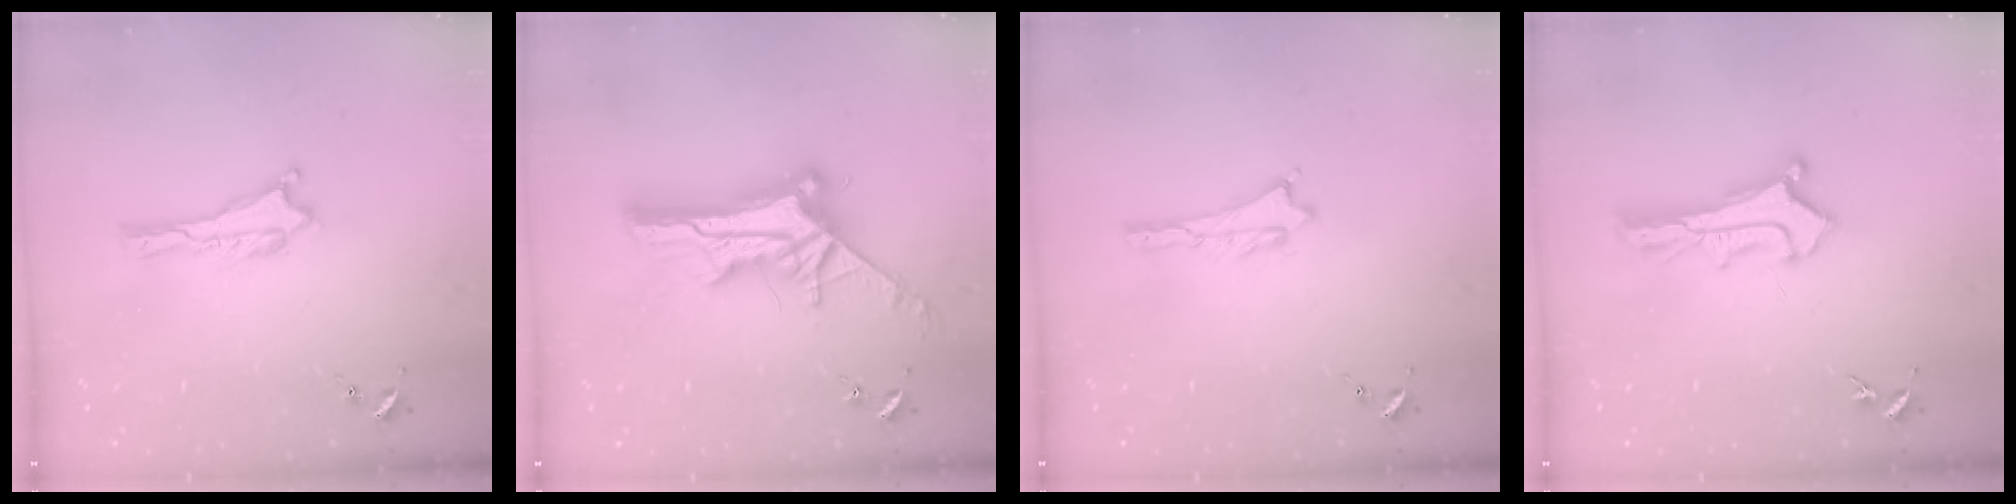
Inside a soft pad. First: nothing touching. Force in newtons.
{"total": 10.4, "press": 10.4, "slide": 0.9}
{"total": 0.5, "press": 0.5, "slide": 0.2}
{"total": 2.6, "press": 2.6, "slide": 0.2}